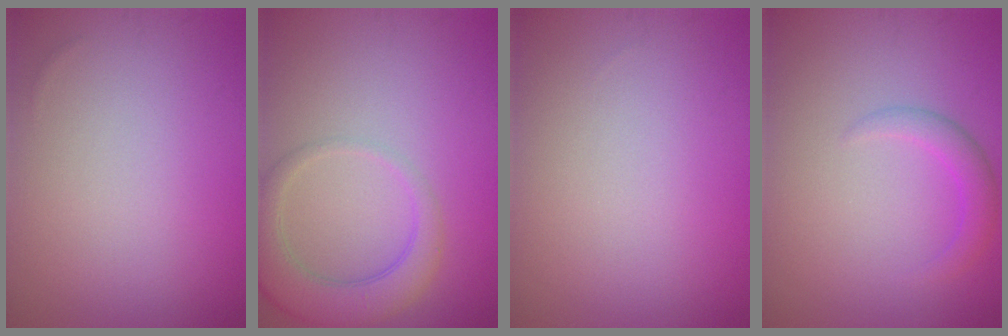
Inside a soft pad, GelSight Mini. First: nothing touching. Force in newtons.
{"total": 4.4, "press": 4.3, "slide": 0.6}
{"total": 0.0}
{"total": 1.9, "press": 1.9, "slide": 0.1}